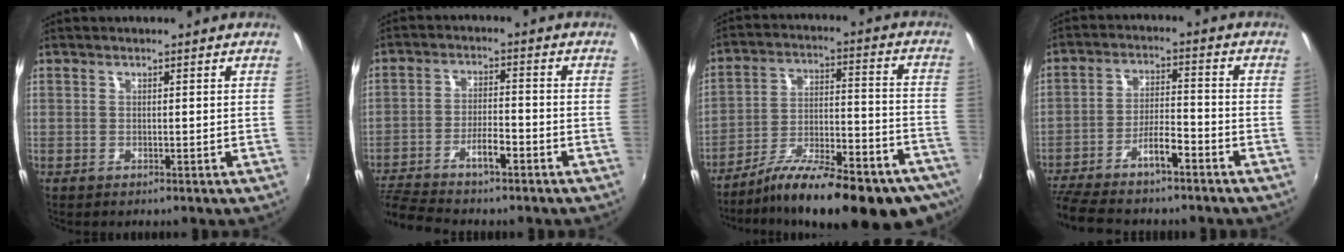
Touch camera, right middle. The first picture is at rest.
{"total": 8.5, "force": [-6.6, 1.5, 5.1], "torque": [-0.112, 0.002, -0.117]}
{"total": 24.6, "force": [-18.4, 6.0, 15.1], "torque": [-0.238, -0.040, -0.260]}
{"total": 10.4, "force": [-8.2, 1.8, 6.1], "torque": [-0.131, 0.009, -0.142]}